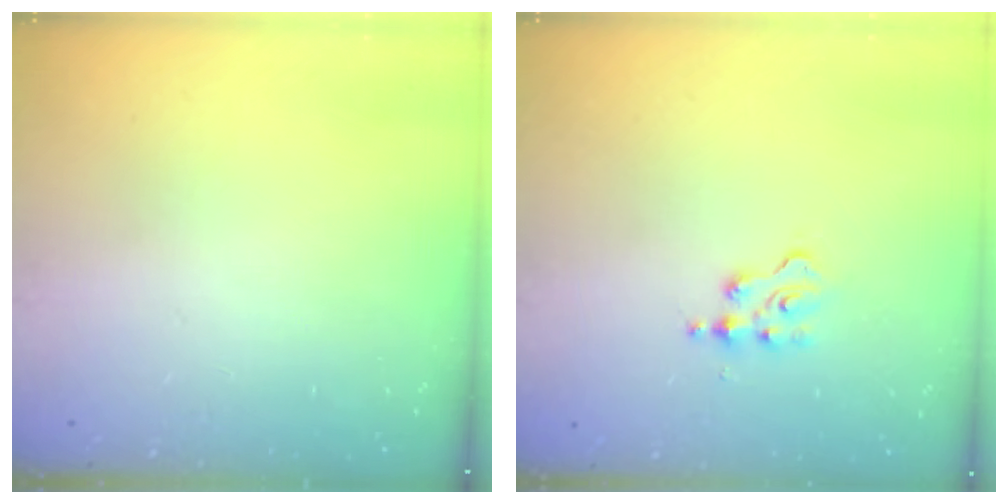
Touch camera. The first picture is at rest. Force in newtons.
{"total": 2.2, "press": 2.1, "slide": 0.3}